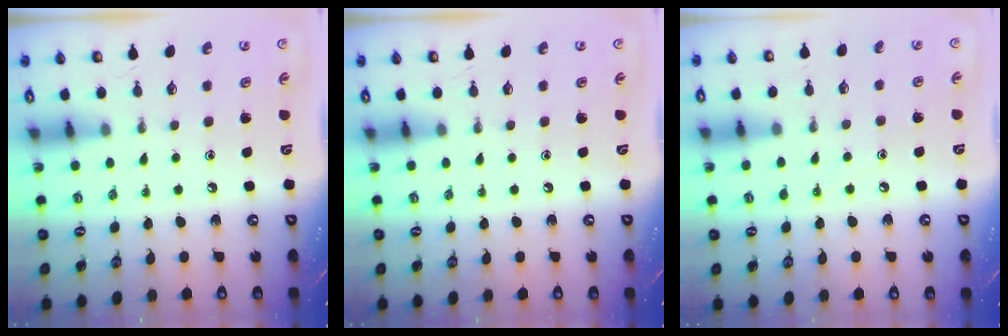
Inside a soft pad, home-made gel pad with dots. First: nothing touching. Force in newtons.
{"total": 0.0}
{"total": 5.4, "press": 5.3, "slide": 0.6}